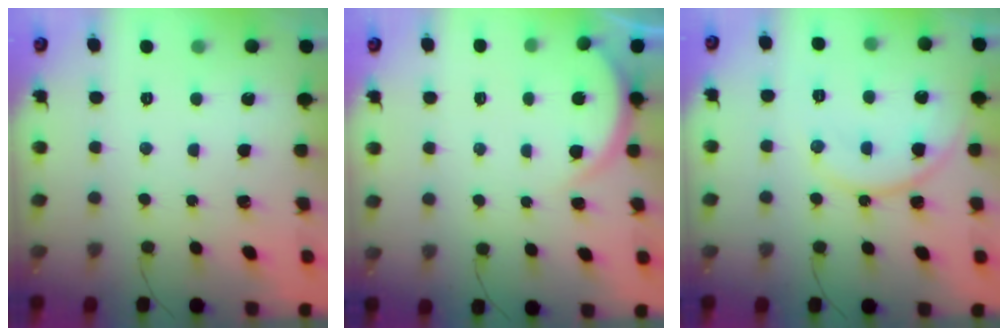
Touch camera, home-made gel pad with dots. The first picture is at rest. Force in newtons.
{"total": 3.4, "press": 3.3, "slide": 0.5}
{"total": 12.3, "press": 12.3, "slide": 0.5}